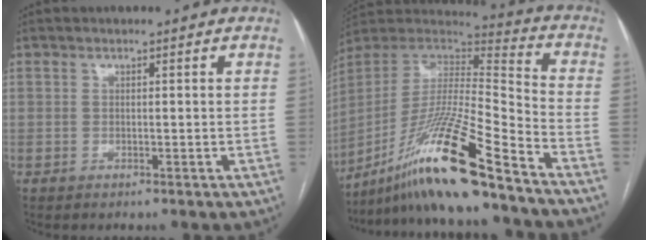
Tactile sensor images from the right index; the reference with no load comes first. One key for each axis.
{"total": 20.4, "fx": -14.8, "fy": -0.2, "fz": 14.1, "tx": -0.294, "ty": -0.017, "tz": -0.277}